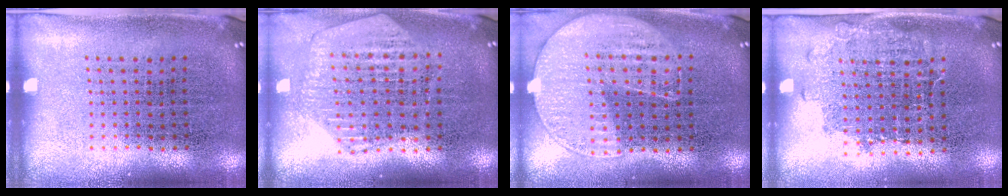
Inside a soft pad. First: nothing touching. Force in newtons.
{"total": 1.2, "press": 1.2, "slide": 0.1}
{"total": 1.1, "press": 1.0, "slide": 0.6}
{"total": 1.3, "press": 1.1, "slide": 0.8}